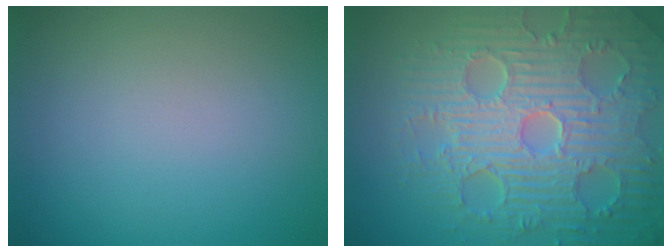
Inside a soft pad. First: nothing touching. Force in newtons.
{"total": 9.2, "press": 6.8, "slide": 6.2}